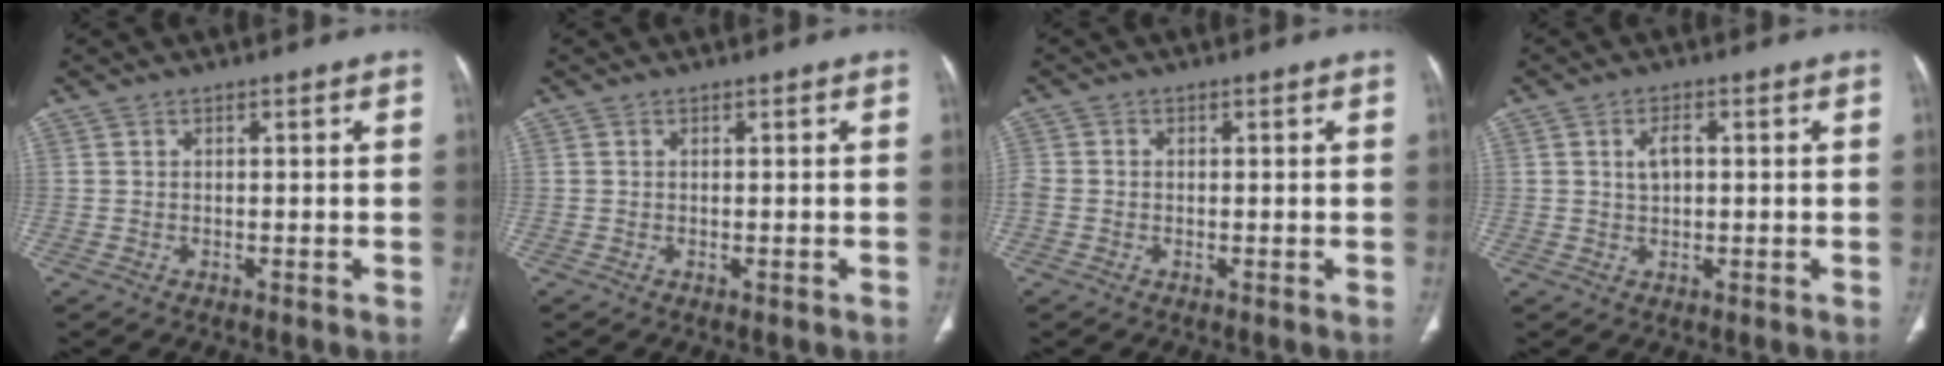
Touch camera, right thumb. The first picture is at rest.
{"total": 0.0}
{"total": 2.1, "force": [-0.4, 1.7, 1.1], "torque": [-0.029, 0.005, -0.010]}
{"total": 3.1, "force": [0.5, 1.8, 2.5], "torque": [-0.043, 0.005, 0.009]}